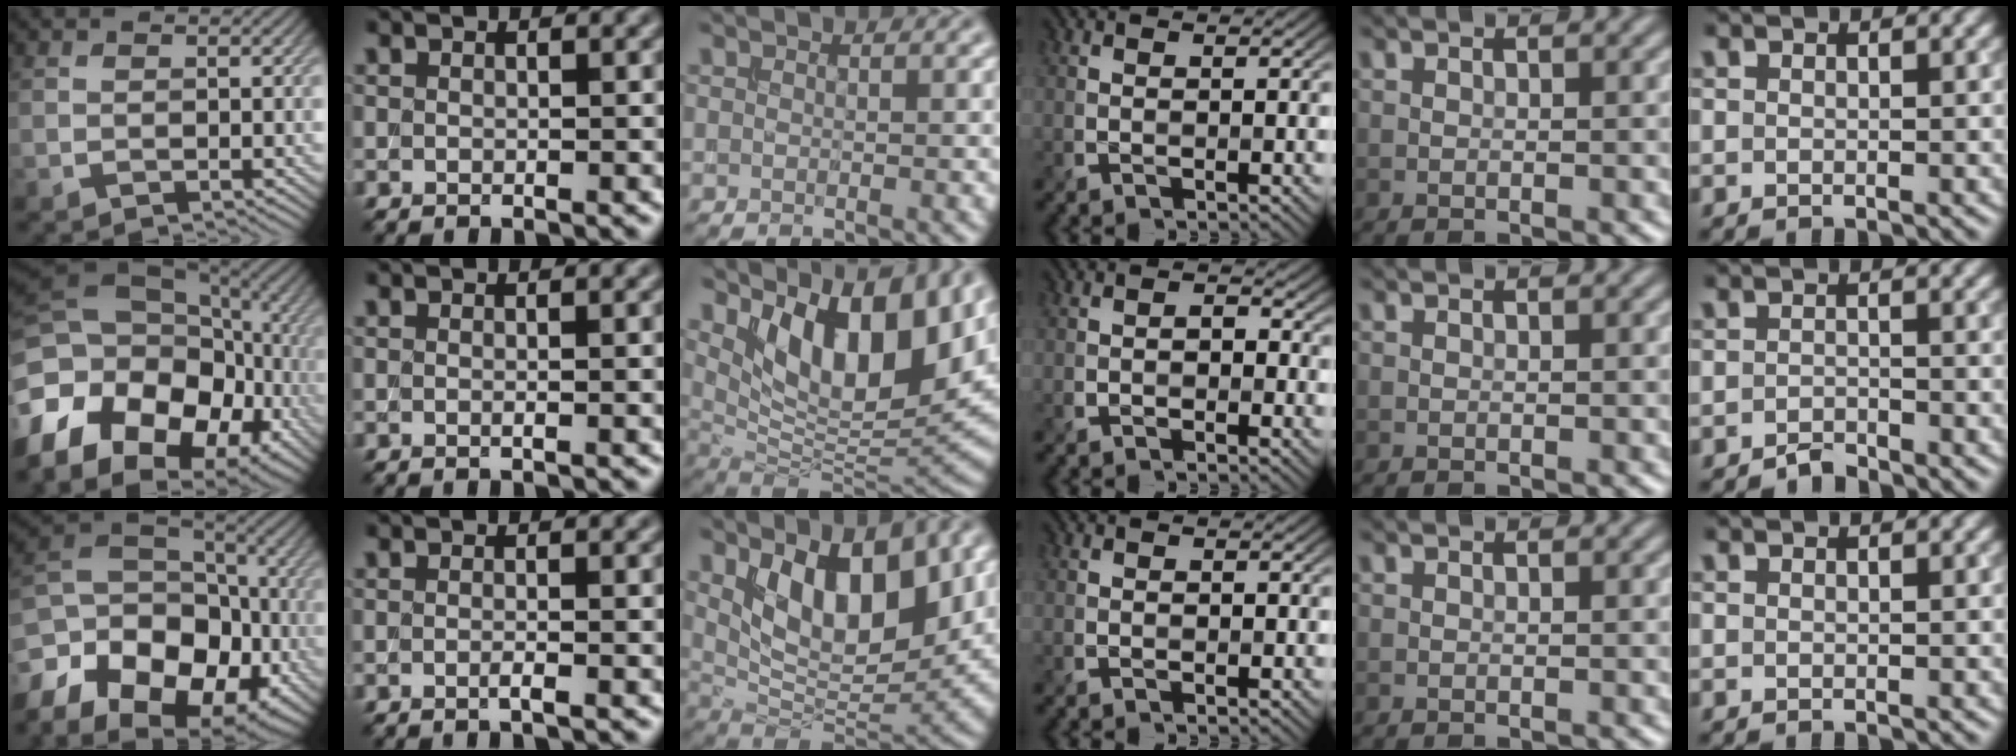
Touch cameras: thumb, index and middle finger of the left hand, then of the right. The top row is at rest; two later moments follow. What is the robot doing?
{"motion": "insert", "object": "backpack"}